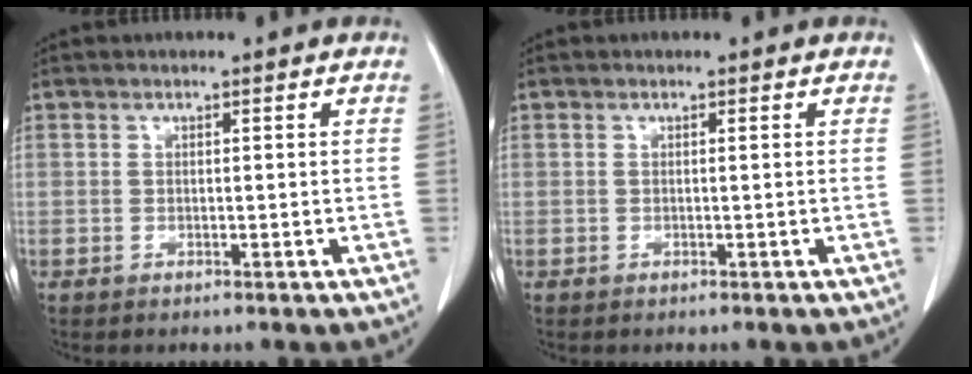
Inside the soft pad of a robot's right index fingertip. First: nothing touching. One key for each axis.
{"total": 0.0}